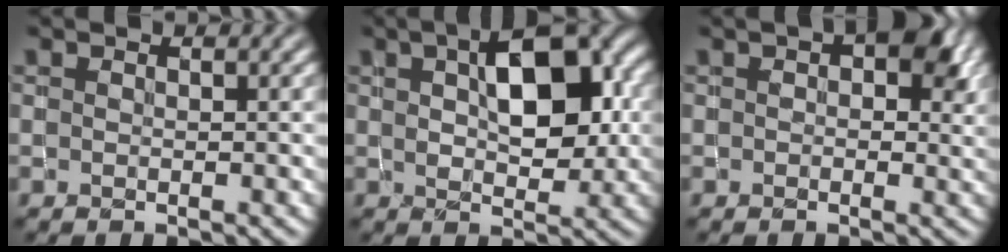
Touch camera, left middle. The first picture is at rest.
{"total": 8.0, "force": [2.1, 3.9, 6.7], "torque": [-0.099, 0.015, 0.030]}
{"total": 5.0, "force": [1.4, 3.0, 3.7], "torque": [-0.039, 0.005, 0.015]}